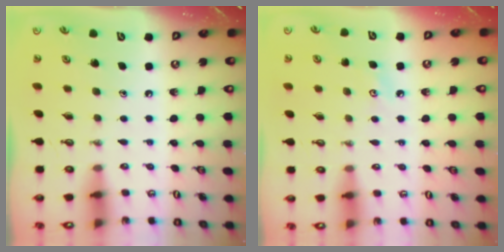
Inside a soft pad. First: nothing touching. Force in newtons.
{"total": 4.0, "press": 3.9, "slide": 0.5}